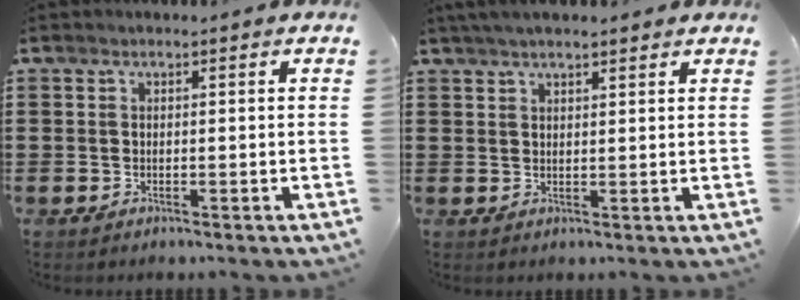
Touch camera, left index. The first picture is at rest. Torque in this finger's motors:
{"motor_torque": [2.14, 0.00, 0.82, 0.21]}